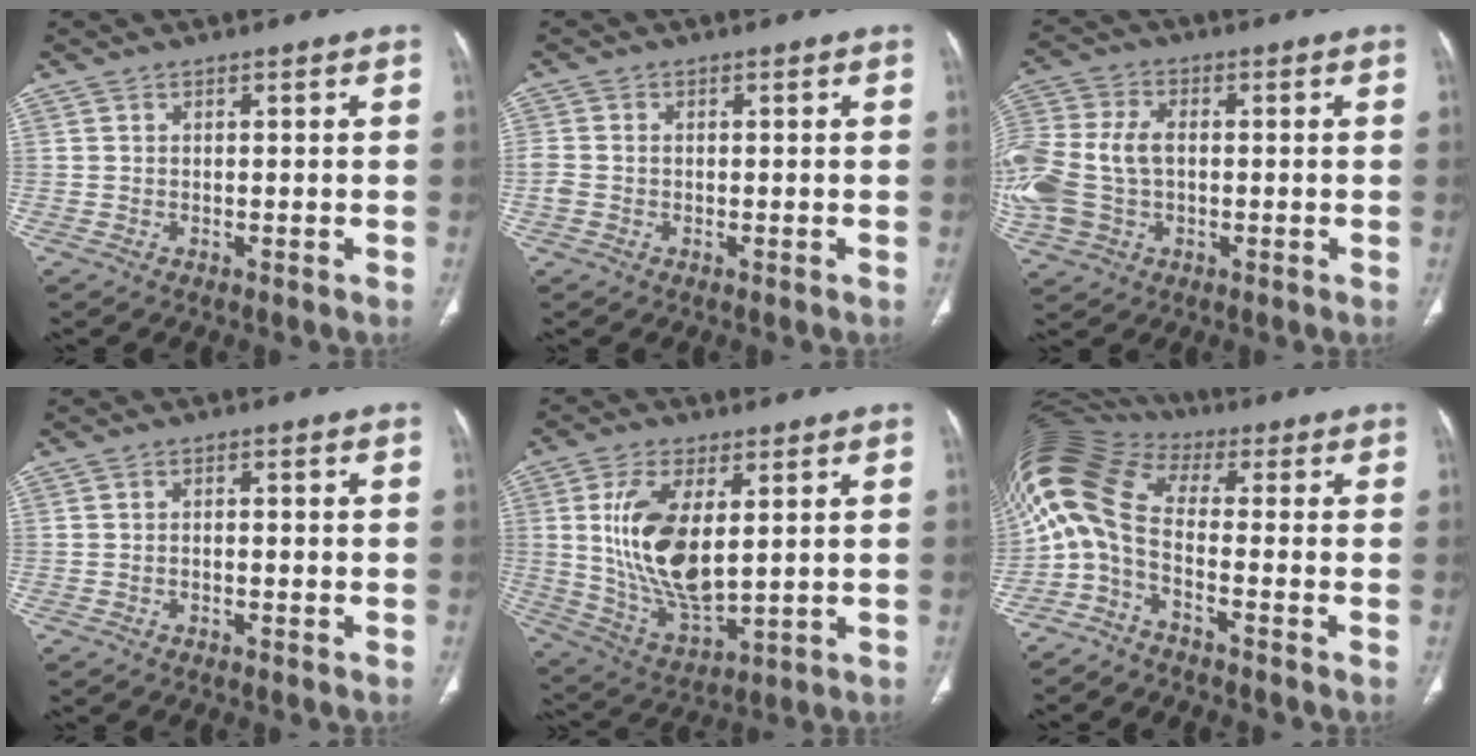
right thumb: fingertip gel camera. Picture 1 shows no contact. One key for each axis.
{"total": 2.6, "fx": -0.6, "fy": 2.1, "fz": 1.4, "tx": -0.039, "ty": 0.003, "tz": -0.013}
{"total": 16.6, "fx": -1.1, "fy": 11.8, "fz": 11.7, "tx": -0.302, "ty": 0.014, "tz": -0.014}
{"total": 0.9, "fx": -0.3, "fy": 0.5, "fz": 0.7, "tx": -0.013, "ty": 0.006, "tz": -0.006}
{"total": 16.0, "fx": 2.9, "fy": 7.7, "fz": 13.7, "tx": -0.261, "ty": -0.023, "tz": 0.069}
{"total": 10.8, "fx": -2.5, "fy": 5.2, "fz": 9.1, "tx": -0.197, "ty": 0.070, "tz": -0.062}